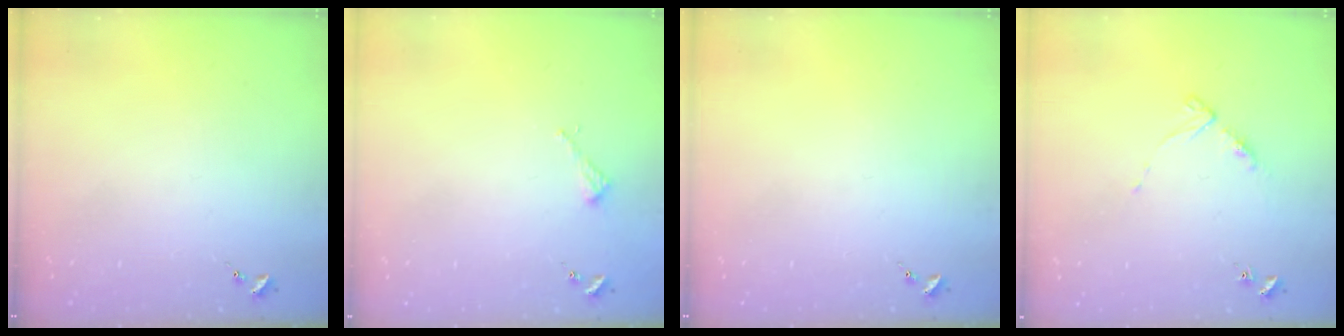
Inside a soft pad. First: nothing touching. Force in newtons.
{"total": 2.2, "press": 2.2, "slide": 0.2}
{"total": 0.0}
{"total": 5.2, "press": 5.1, "slide": 0.7}